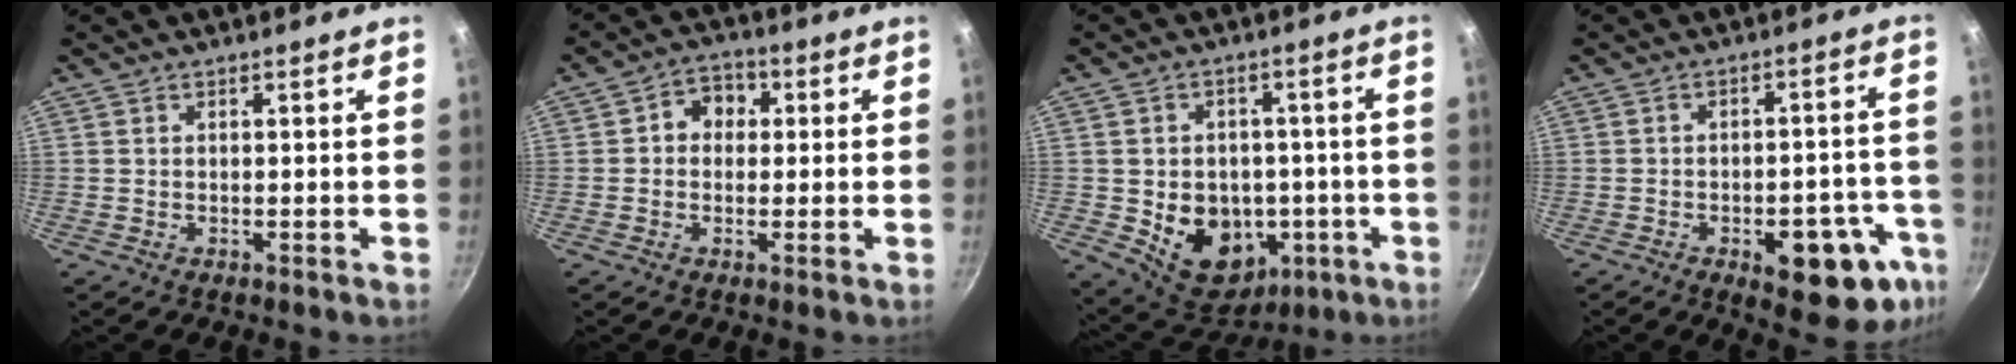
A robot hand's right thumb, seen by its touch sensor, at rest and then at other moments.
{"total": 5.7, "force": [0.7, 4.7, 3.2], "torque": [-0.023, 0.015, 0.001]}
{"total": 14.3, "force": [-3.2, 10.7, 8.9], "torque": [-0.101, 0.013, -0.025]}
{"total": 14.2, "force": [-6.7, 5.6, 11.3], "torque": [-0.115, 0.041, -0.077]}